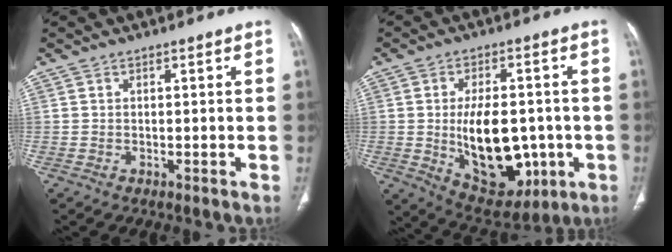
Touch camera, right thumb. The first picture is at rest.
{"total": 17.5, "force": [-2.3, 10.1, 14.1], "torque": [-0.188, 0.000, -0.008]}